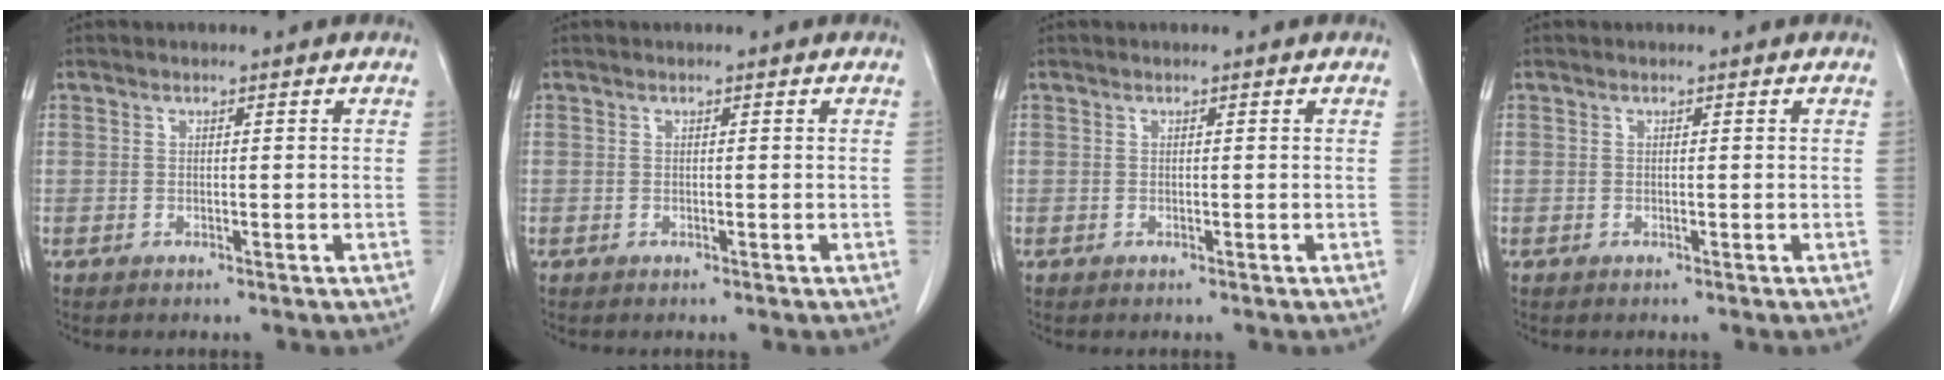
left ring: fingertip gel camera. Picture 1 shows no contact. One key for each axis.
{"total": 0.0}
{"total": 0.0}
{"total": 0.0}